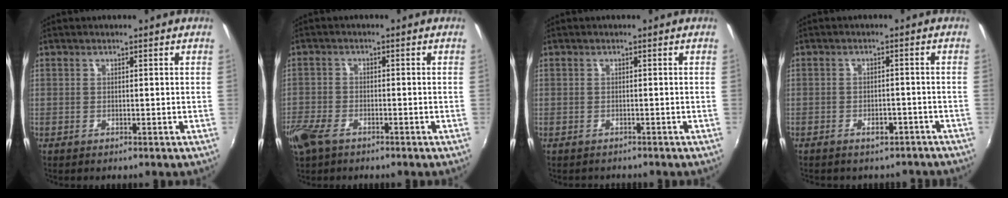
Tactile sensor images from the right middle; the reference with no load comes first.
{"total": 7.6, "force": [-4.8, 4.1, 4.2], "torque": [-0.116, -0.016, -0.096]}
{"total": 1.2, "force": [-1.0, 0.7, -0.1], "torque": [-0.004, 0.001, -0.015]}
{"total": 4.7, "force": [-3.9, 2.3, 1.5], "torque": [-0.025, 0.007, -0.041]}